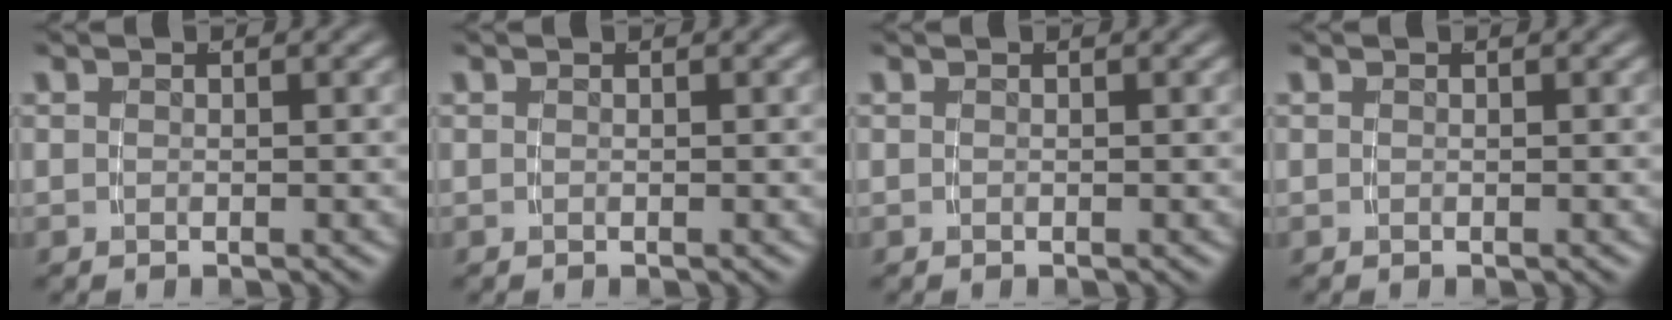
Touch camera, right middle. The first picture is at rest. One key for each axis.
{"total": 0.0}
{"total": 0.0}
{"total": 0.0}